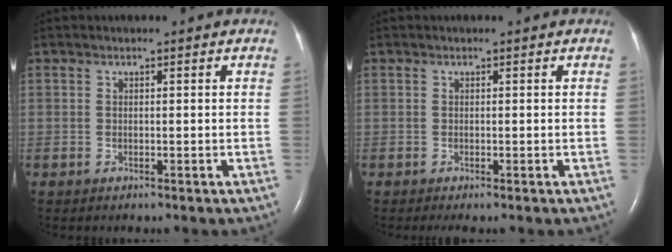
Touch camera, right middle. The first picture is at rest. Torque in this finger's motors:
{"motor_torque": [0.28, -0.20, 0.09, 0.02]}